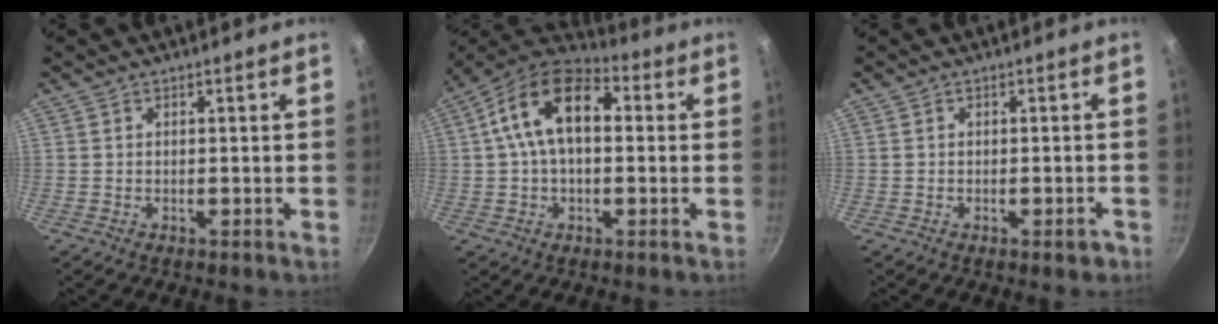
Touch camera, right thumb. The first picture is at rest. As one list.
[{"total": 14.7, "force": [2.2, 8.8, 11.6], "torque": [-0.176, 0.031, 0.016]}, {"total": 1.8, "force": [-1.0, 0.9, 1.3], "torque": [-0.008, 0.012, -0.009]}]